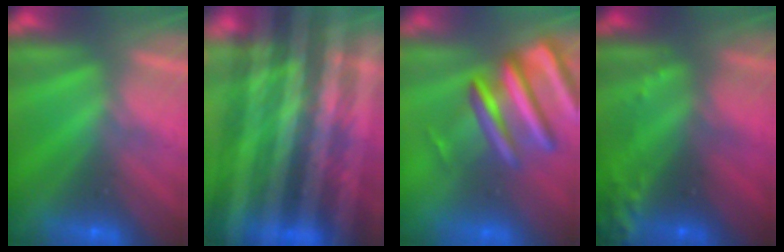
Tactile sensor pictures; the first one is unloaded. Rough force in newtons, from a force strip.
{"total": 8.3}
{"total": 9.6}
{"total": 9.4}